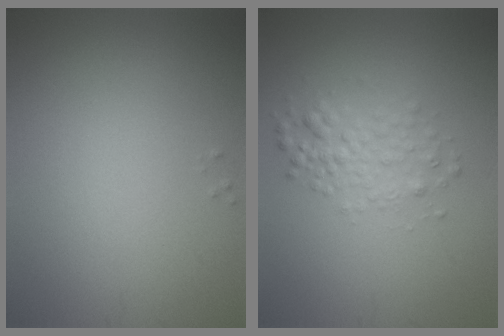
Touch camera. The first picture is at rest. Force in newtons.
{"total": 2.6, "press": 2.6, "slide": 0.1}